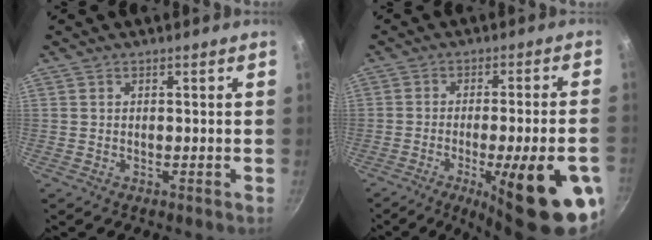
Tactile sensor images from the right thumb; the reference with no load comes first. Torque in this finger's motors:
{"motor_torque": [2.81, 2.19, 2.11, -0.66, 0.55]}